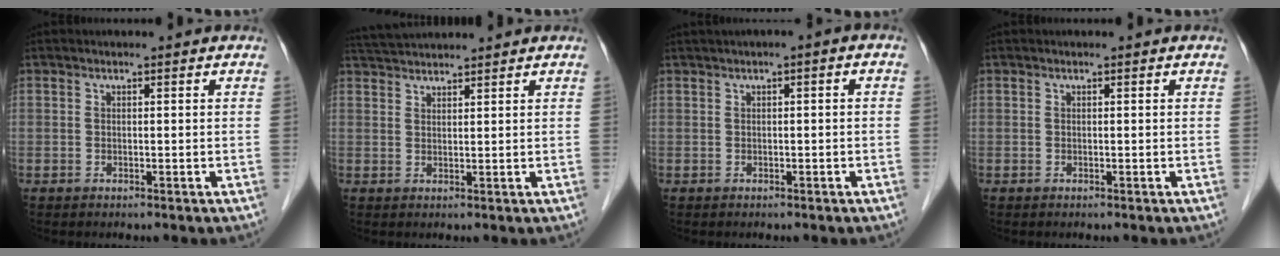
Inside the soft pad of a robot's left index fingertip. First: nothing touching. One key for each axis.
{"total": 5.4, "fx": 5.3, "fy": 0.0, "fz": 1.3, "tx": -0.030, "ty": 0.034, "tz": 0.092}
{"total": 1.4, "fx": 0.0, "fy": 0.3, "fz": 1.4, "tx": -0.024, "ty": 0.007, "tz": 0.000}
{"total": 0.0}